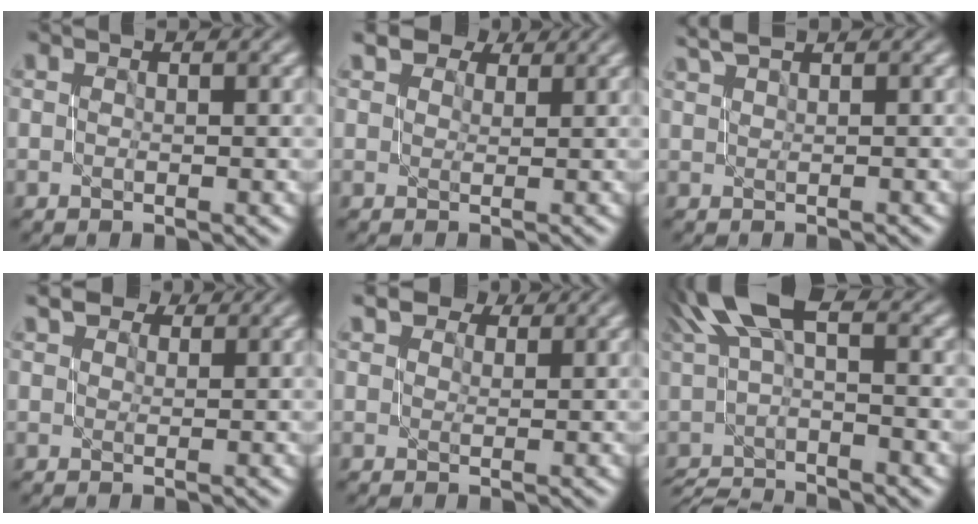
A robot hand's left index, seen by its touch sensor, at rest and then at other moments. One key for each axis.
{"total": 4.0, "fx": 3.4, "fy": 1.6, "fz": 1.5, "tx": -0.027, "ty": 0.012, "tz": 0.037}
{"total": 2.2, "fx": 2.0, "fy": 0.1, "fz": 0.9, "tx": -0.010, "ty": 0.006, "tz": 0.036}
{"total": 3.2, "fx": 2.8, "fy": 1.1, "fz": 1.1, "tx": -0.021, "ty": 0.010, "tz": 0.030}
{"total": 3.6, "fx": 3.0, "fy": 1.4, "fz": 1.4, "tx": -0.024, "ty": 0.012, "tz": 0.032}
{"total": 5.9, "fx": -0.1, "fy": 1.7, "fz": 5.7, "tx": -0.095, "ty": 0.009, "tz": -0.008}